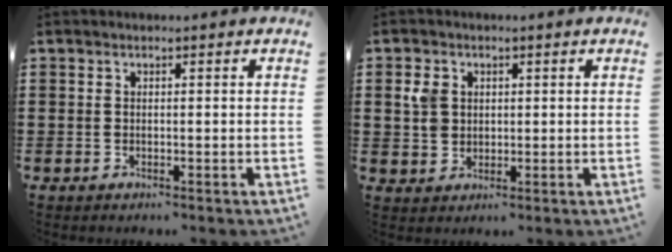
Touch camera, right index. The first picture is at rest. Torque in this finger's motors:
{"motor_torque": [0.02, 0.01, 0.09, 0.06]}